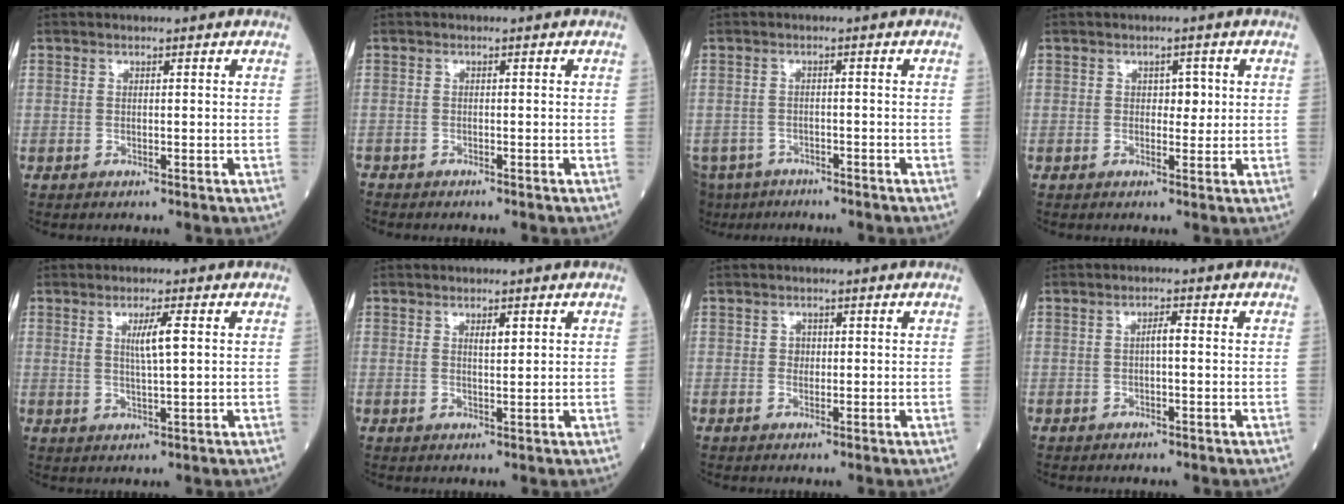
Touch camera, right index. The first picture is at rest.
{"total": 1.6, "force": [-1.6, 0.2, 0.3], "torque": [-0.006, -0.003, -0.026]}
{"total": 7.6, "force": [-6.7, 3.4, 1.4], "torque": [-0.031, -0.009, -0.103]}
{"total": 2.3, "force": [0.4, 1.4, 1.7], "torque": [-0.015, 0.002, 0.003]}
{"total": 4.0, "force": [1.2, 0.1, 3.9], "torque": [-0.070, -0.002, 0.020]}
{"total": 2.0, "force": [0.9, 0.5, 1.7], "torque": [-0.029, -0.001, 0.015]}
{"total": 1.2, "force": [0.1, 1.0, 0.5], "torque": [-0.005, 0.002, 0.001]}
{"total": 1.6, "force": [-0.1, 0.3, 1.5], "torque": [-0.025, 0.004, -0.002]}